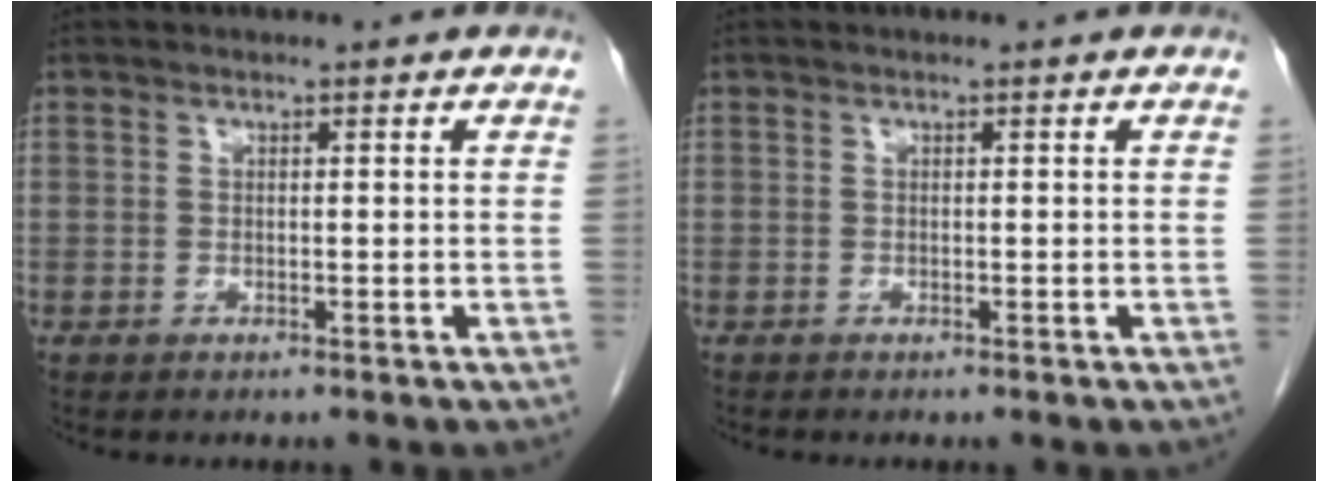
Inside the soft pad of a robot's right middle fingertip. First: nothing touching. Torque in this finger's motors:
{"motor_torque": [-0.36, -0.02, 0.00, -0.01]}